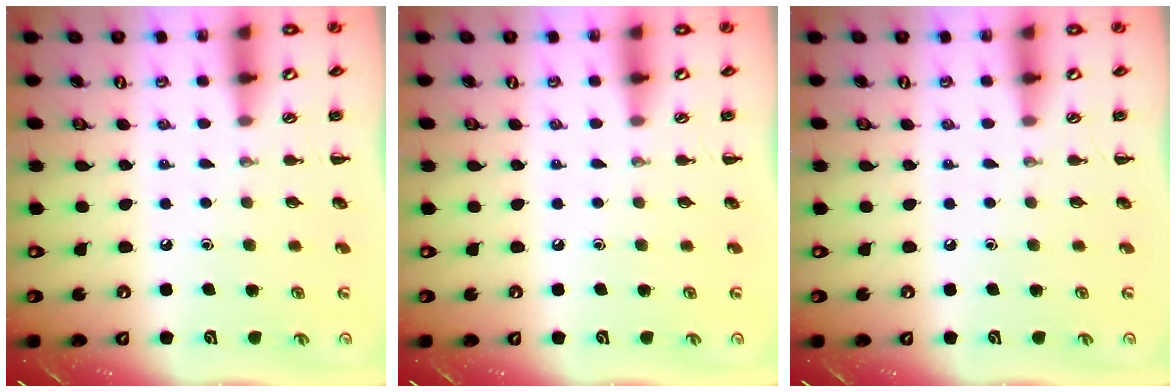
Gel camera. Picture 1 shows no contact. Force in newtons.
{"total": 0.0}
{"total": 0.0}